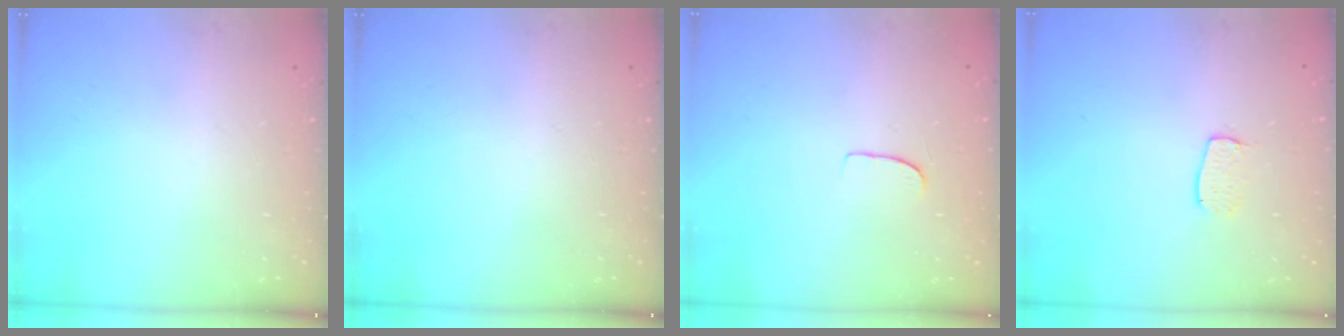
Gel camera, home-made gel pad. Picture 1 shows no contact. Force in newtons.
{"total": 0.0}
{"total": 5.8, "press": 5.8, "slide": 0.3}
{"total": 5.5, "press": 5.5, "slide": 0.4}